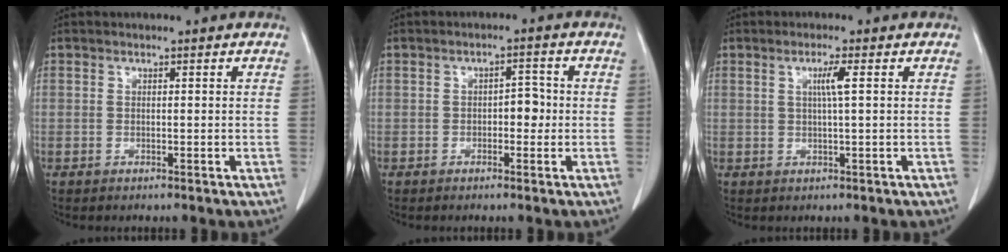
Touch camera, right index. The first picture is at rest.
{"total": 2.9, "force": [-0.4, 1.6, 2.4], "torque": [-0.026, 0.008, -0.006]}
{"total": 2.6, "force": [0.6, -0.3, 2.5], "torque": [-0.046, 0.000, 0.011]}